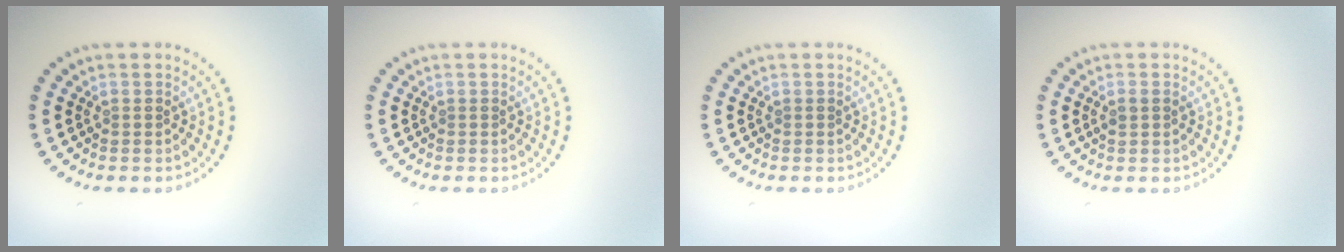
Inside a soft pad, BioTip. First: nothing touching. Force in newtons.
{"total": 0.0}
{"total": 0.0}
{"total": 1.0, "press": 0.9, "slide": 0.3}